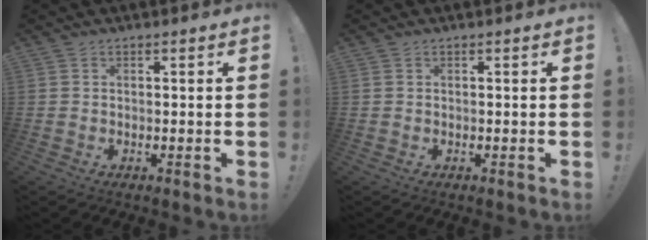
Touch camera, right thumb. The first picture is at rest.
{"total": 0.0}